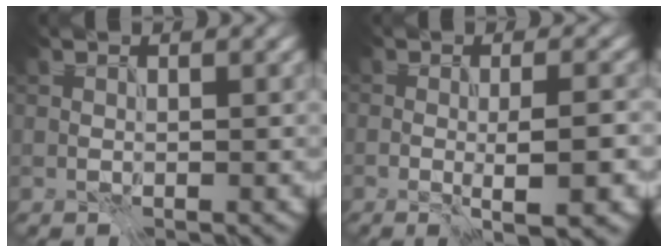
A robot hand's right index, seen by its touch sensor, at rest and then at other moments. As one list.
[{"total": 4.1, "force": [-1.3, 0.8, 3.8], "torque": [-0.045, 0.001, -0.019]}]